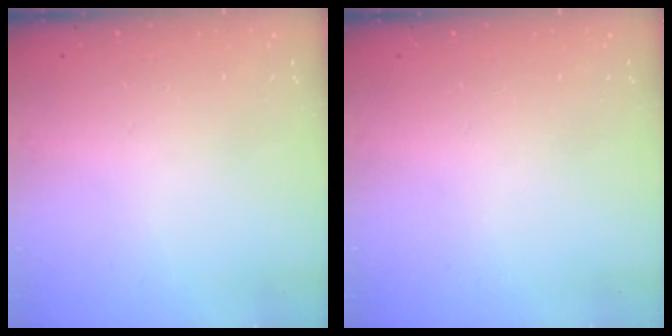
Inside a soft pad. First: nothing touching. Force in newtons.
{"total": 0.0}